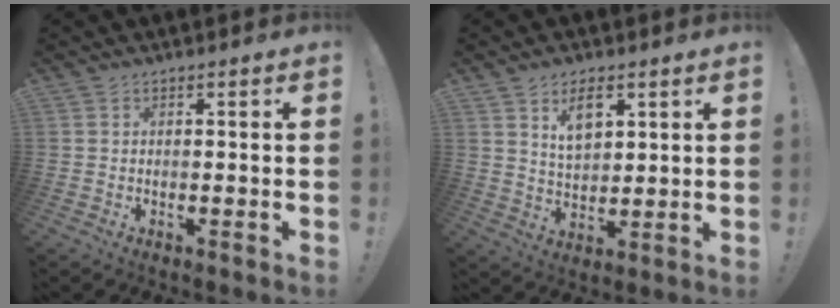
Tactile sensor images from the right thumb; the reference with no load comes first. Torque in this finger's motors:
{"motor_torque": [0.42, 1.25, 0.04, 0.22, 0.08]}